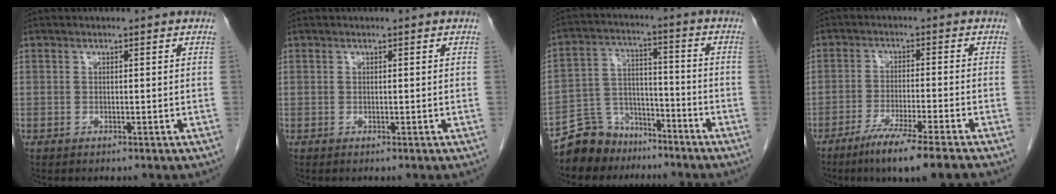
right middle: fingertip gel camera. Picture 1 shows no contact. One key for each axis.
{"total": 0.0}
{"total": 9.3, "fx": -7.7, "fy": 5.2, "fz": 0.5, "tx": -0.016, "ty": 0.038, "tz": -0.136}
{"total": 8.8, "fx": -6.5, "fy": -1.0, "fz": 5.9, "tx": -0.094, "ty": -0.025, "tz": -0.110}